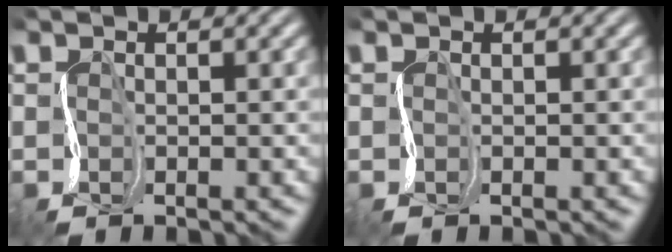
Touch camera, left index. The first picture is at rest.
{"total": 0.0}